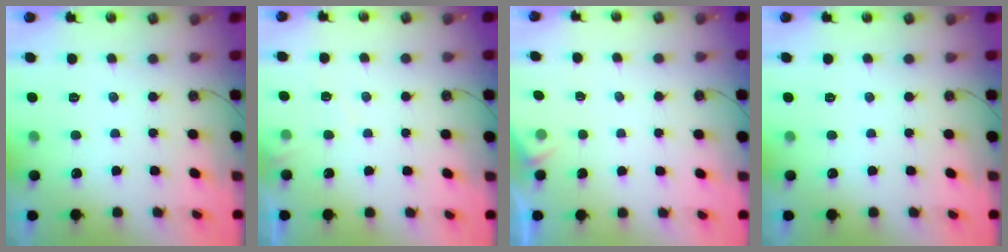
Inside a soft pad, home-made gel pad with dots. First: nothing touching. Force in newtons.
{"total": 4.9, "press": 4.9, "slide": 0.7}
{"total": 2.8, "press": 2.7, "slide": 0.4}
{"total": 0.0}